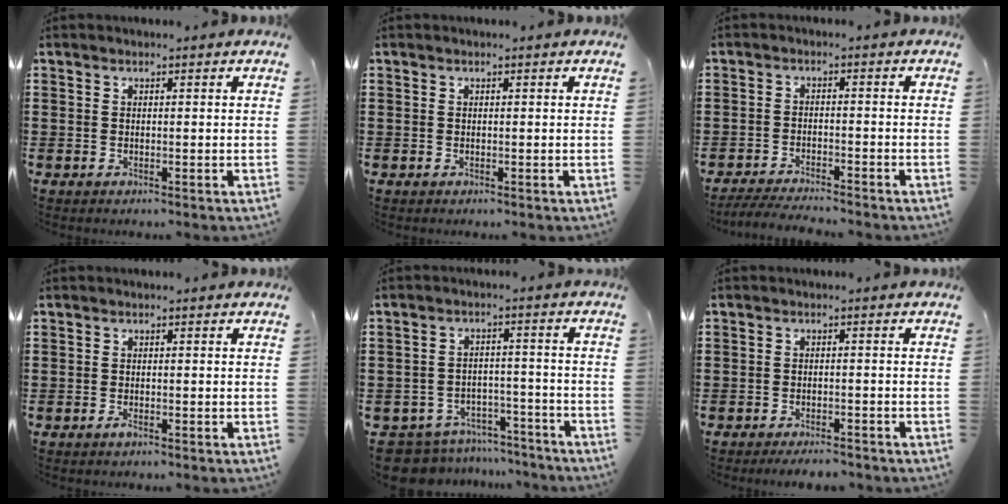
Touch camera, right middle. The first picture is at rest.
{"total": 0.0}
{"total": 3.6, "force": [-3.6, 0.1, 0.6], "torque": [-0.019, -0.005, -0.075]}
{"total": 0.8, "force": [-0.4, 0.2, 0.6], "torque": [-0.014, -0.004, -0.007]}
{"total": 6.5, "force": [-6.3, 1.2, 0.7], "torque": [-0.037, 0.008, -0.132]}
{"total": 2.3, "force": [-2.3, 0.1, 0.1], "torque": [-0.008, -0.002, -0.048]}